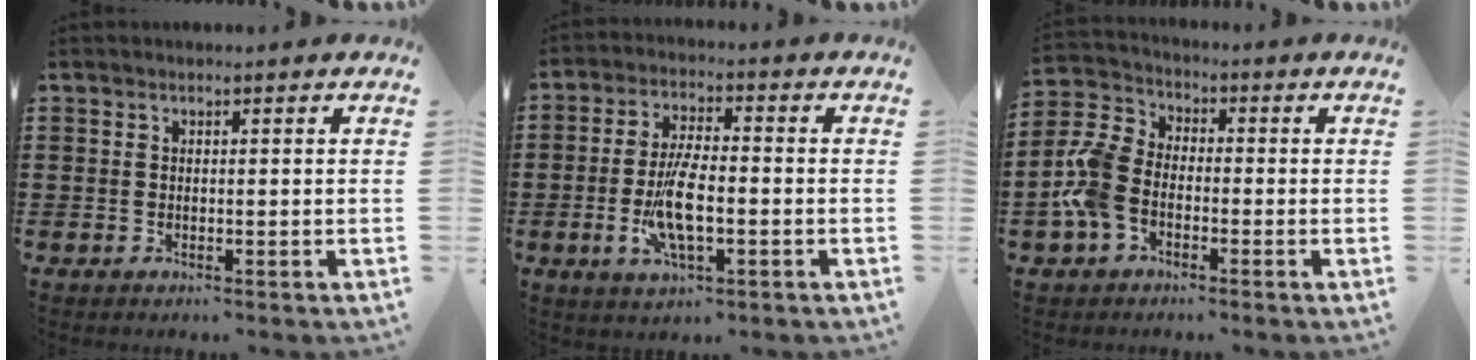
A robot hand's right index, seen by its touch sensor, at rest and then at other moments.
{"total": 8.6, "force": [-1.9, 2.8, 7.9], "torque": [-0.172, -0.012, -0.038]}
{"total": 7.4, "force": [-2.5, 5.0, 4.8], "torque": [-0.144, 0.001, -0.061]}